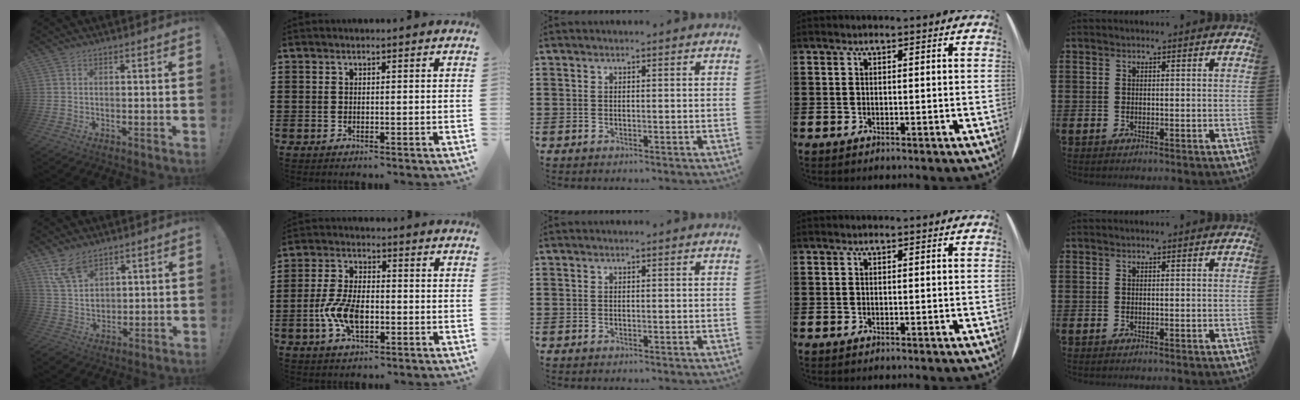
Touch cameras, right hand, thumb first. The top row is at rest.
{"thumb": {"total": 10.2, "force": [6.7, 6.4, 4.3], "torque": [-0.088, -0.029, 0.136]}, "index": {"total": 7.4, "force": [-2.0, 3.5, 6.1], "torque": [-0.137, 0.000, -0.041]}}